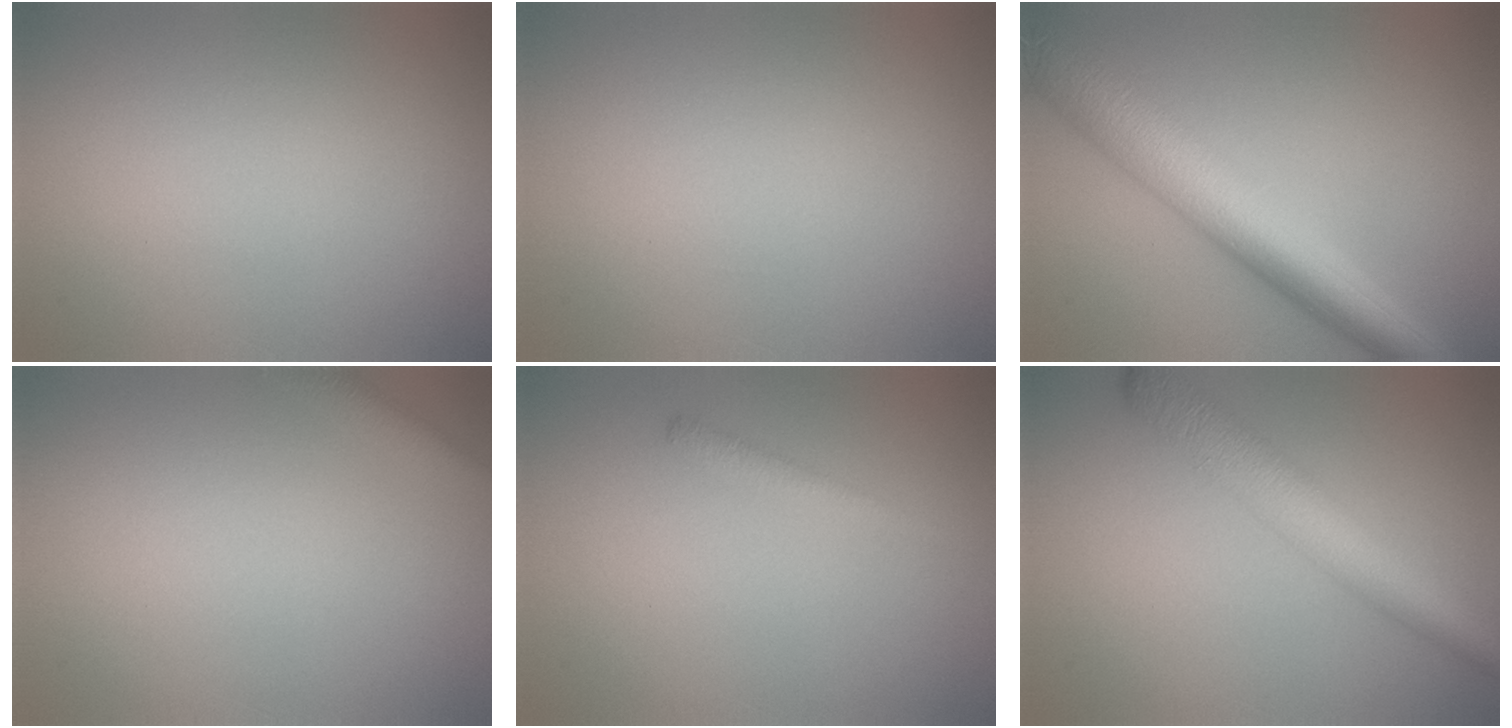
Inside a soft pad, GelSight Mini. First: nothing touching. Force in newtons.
{"total": 0.0}
{"total": 7.9, "press": 7.9, "slide": 0.1}
{"total": 2.0, "press": 2.0, "slide": 0.1}
{"total": 1.1, "press": 1.1, "slide": 0.0}
{"total": 5.2, "press": 5.2, "slide": 0.1}